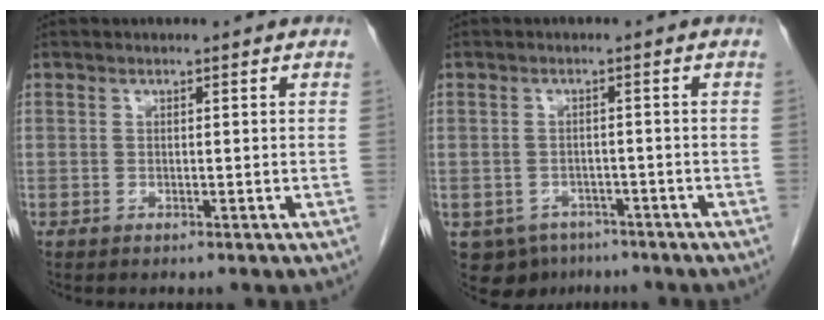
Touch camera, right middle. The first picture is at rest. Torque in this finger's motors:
{"motor_torque": [0.00, 0.01, -0.08, -0.01]}